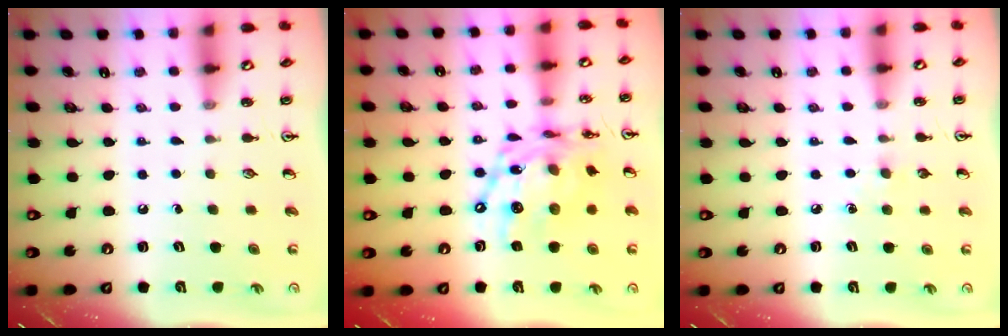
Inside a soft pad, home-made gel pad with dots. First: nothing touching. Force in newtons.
{"total": 17.3, "press": 17.2, "slide": 1.4}
{"total": 4.5, "press": 4.4, "slide": 0.7}